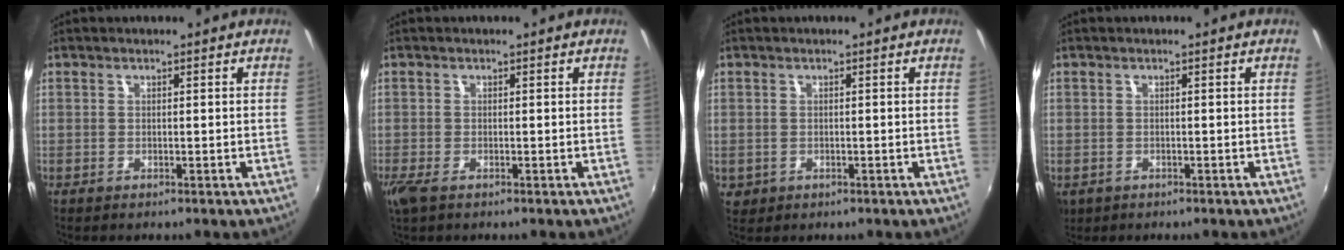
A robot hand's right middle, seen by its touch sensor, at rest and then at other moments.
{"total": 2.9, "force": [-1.7, 1.1, 2.0], "torque": [-0.043, -0.013, -0.031]}
{"total": 2.5, "force": [-0.3, 2.2, 1.0], "torque": [-0.020, -0.003, 0.000]}
{"total": 3.5, "force": [-1.2, 2.8, 1.6], "torque": [-0.035, -0.010, -0.014]}